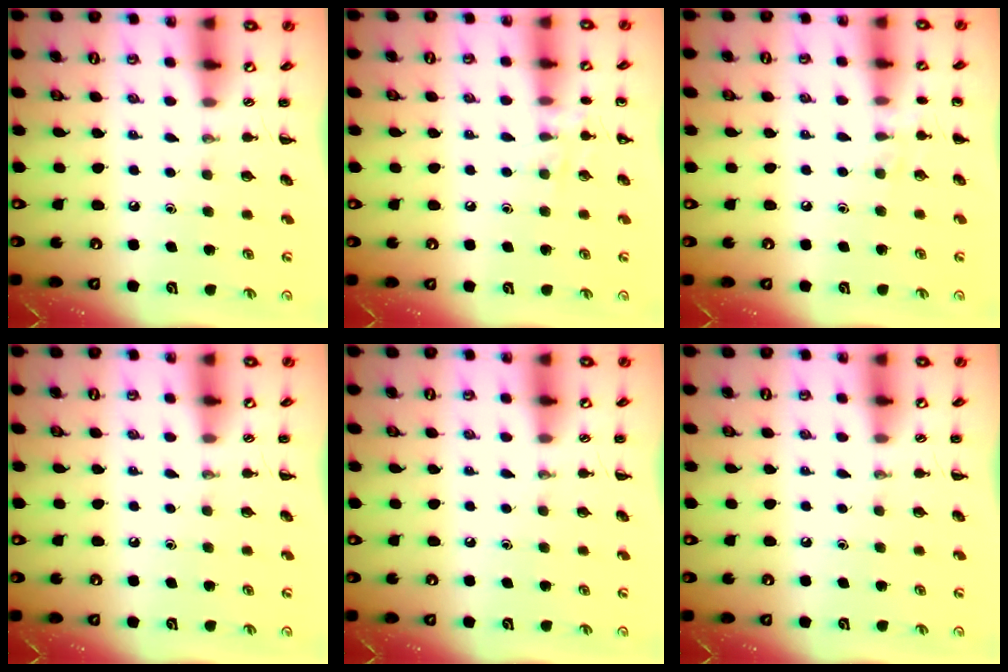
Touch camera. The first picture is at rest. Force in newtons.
{"total": 7.2, "press": 7.0, "slide": 1.6}
{"total": 5.9, "press": 5.6, "slide": 1.8}
{"total": 0.0}
{"total": 0.0}
{"total": 0.0}